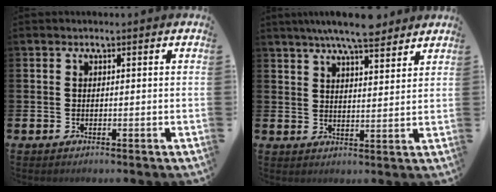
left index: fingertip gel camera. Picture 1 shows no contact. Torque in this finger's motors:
{"motor_torque": [0.37, -0.57, 1.05, 0.21]}